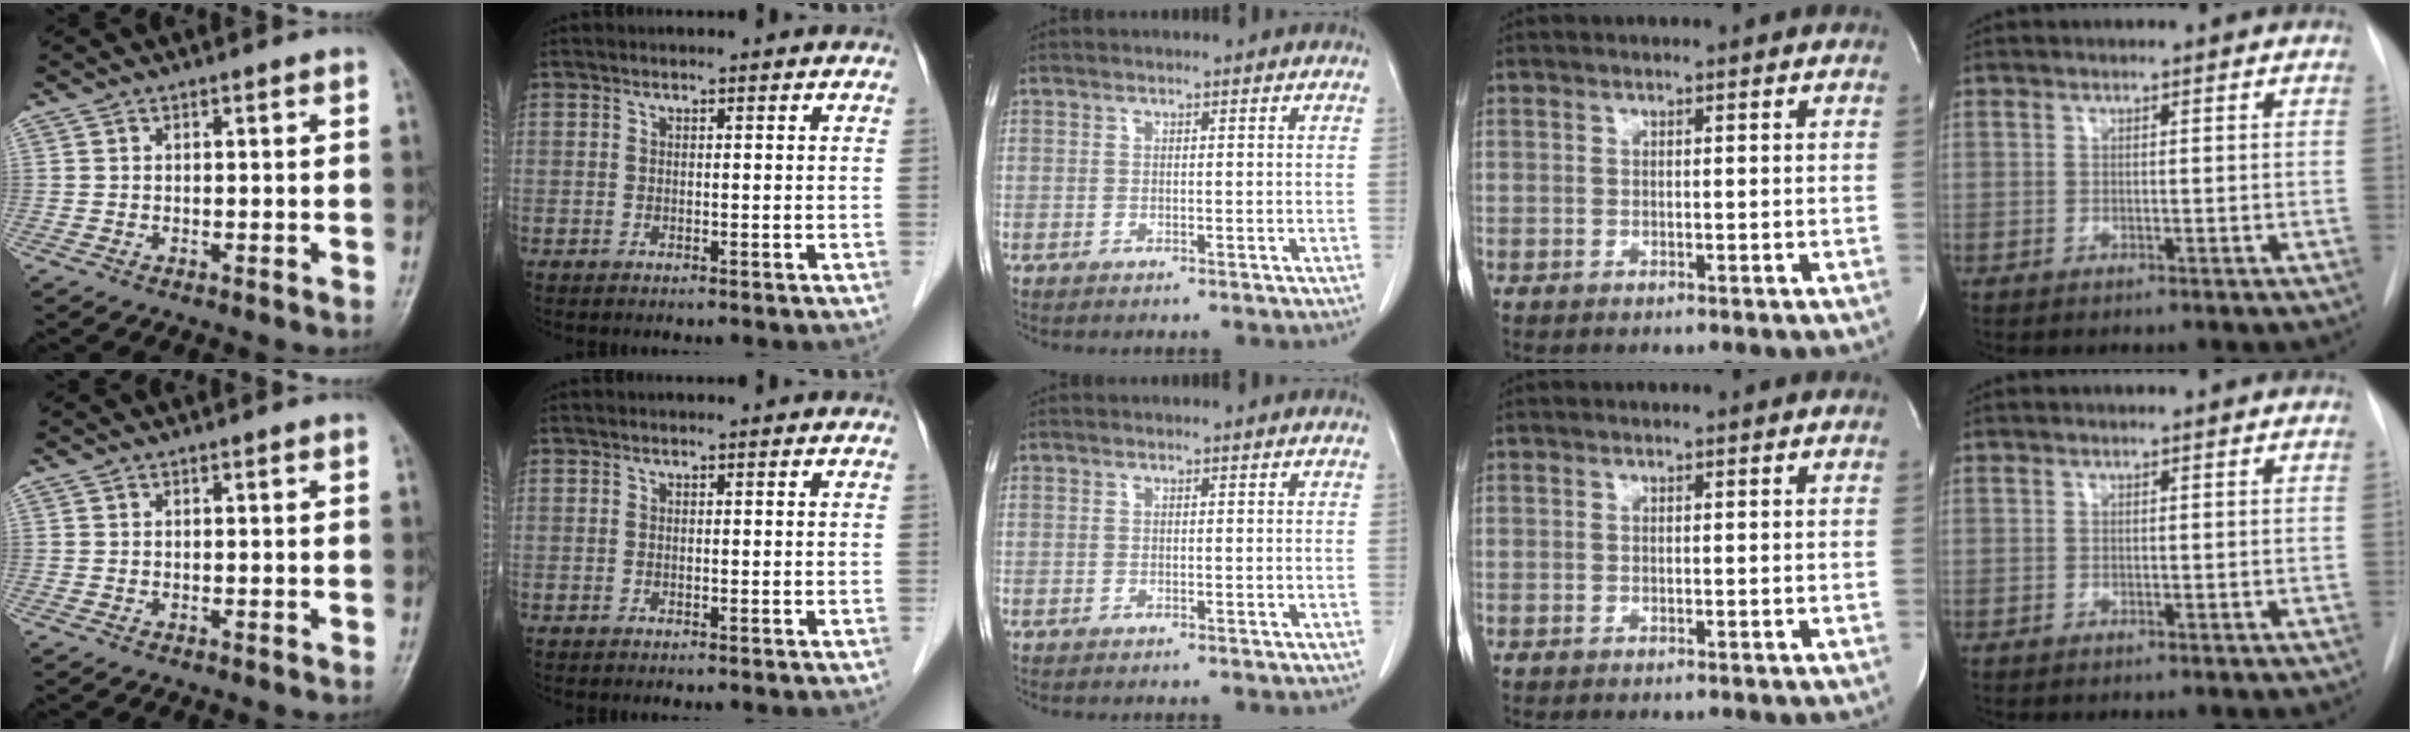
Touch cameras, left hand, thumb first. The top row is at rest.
{}